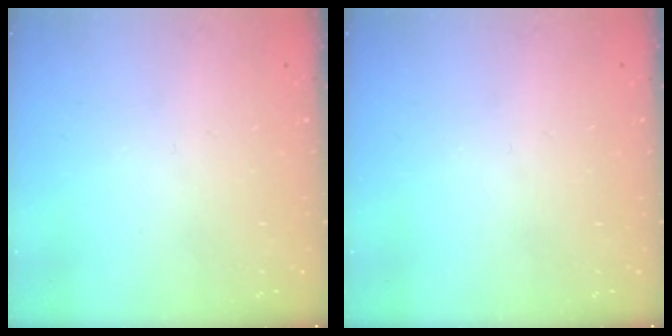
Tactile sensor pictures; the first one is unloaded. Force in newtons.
{"total": 0.0}